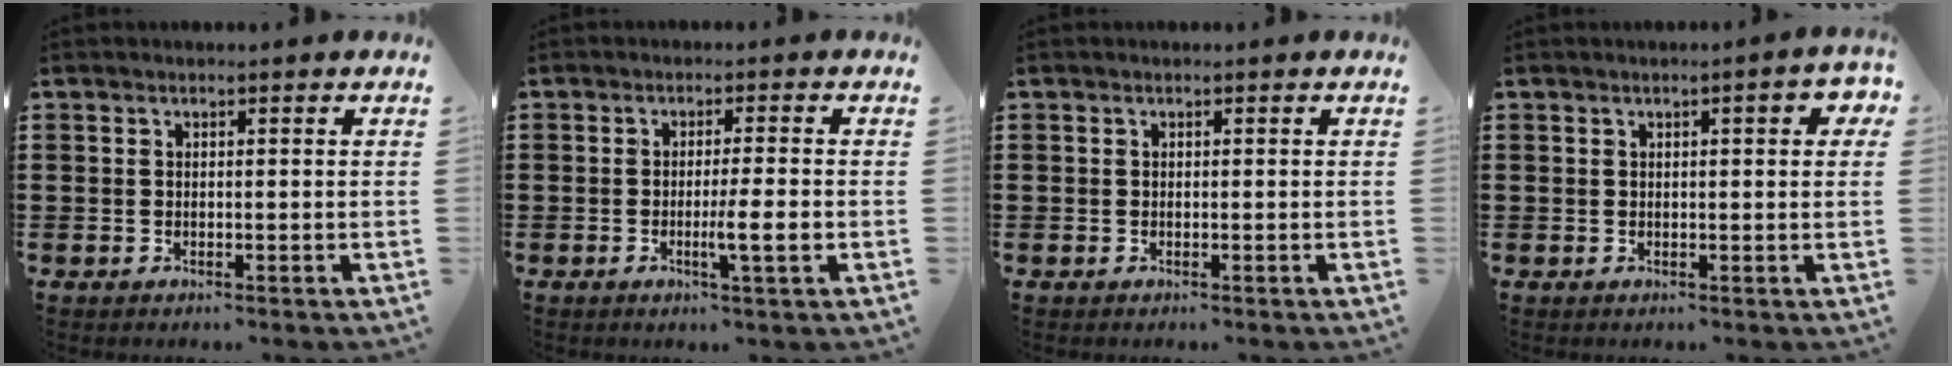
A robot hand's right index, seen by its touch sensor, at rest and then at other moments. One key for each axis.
{"total": 4.7, "fx": -1.3, "fy": 0.1, "fz": 4.5, "tx": -0.074, "ty": -0.010, "tz": -0.023}
{"total": 0.0}
{"total": 2.7, "fx": 0.8, "fy": 0.5, "fz": 2.6, "tx": -0.033, "ty": -0.001, "tz": 0.007}